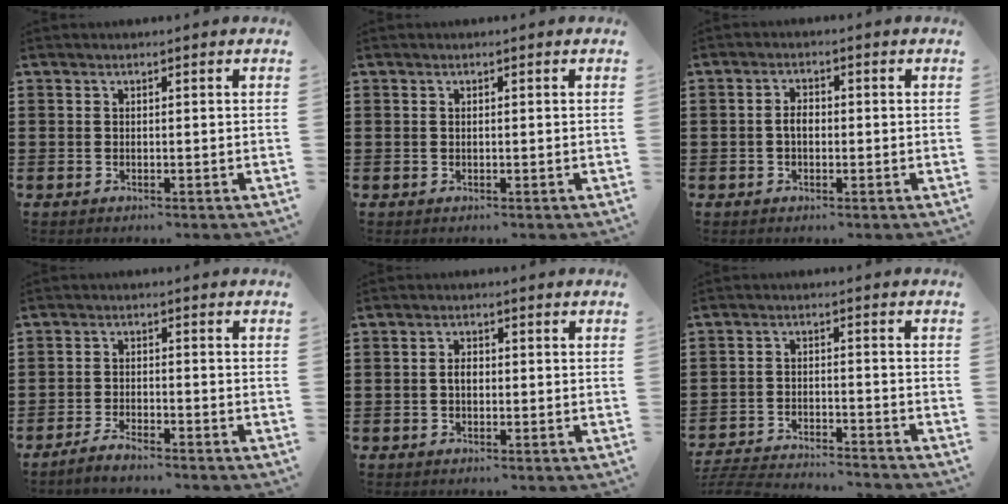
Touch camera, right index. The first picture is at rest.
{"total": 0.0}
{"total": 2.3, "force": [-0.4, 1.2, 1.9], "torque": [-0.036, 0.004, -0.007]}
{"total": 2.3, "force": [-2.2, 0.1, 0.6], "torque": [-0.013, 0.007, -0.043]}
{"total": 2.0, "force": [-0.2, 1.1, 1.7], "torque": [-0.032, 0.005, -0.005]}
{"total": 4.5, "force": [-4.5, -0.1, 0.7], "torque": [-0.026, -0.006, -0.096]}